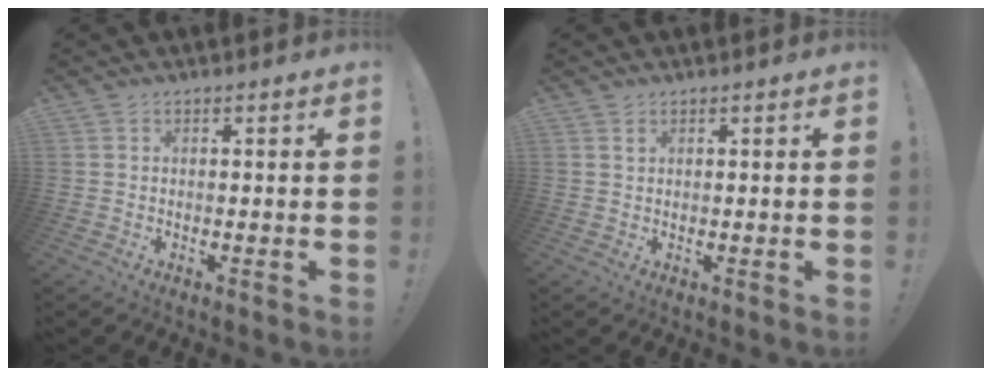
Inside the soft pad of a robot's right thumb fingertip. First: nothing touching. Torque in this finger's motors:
{"motor_torque": [0.13, -0.02, 0.00, 0.05, 0.00]}